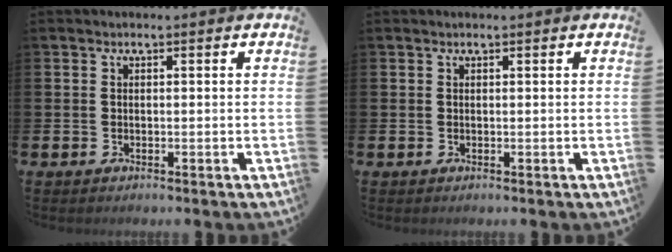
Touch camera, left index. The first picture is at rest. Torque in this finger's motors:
{"motor_torque": [-0.06, 0.06, -0.02, -0.01]}